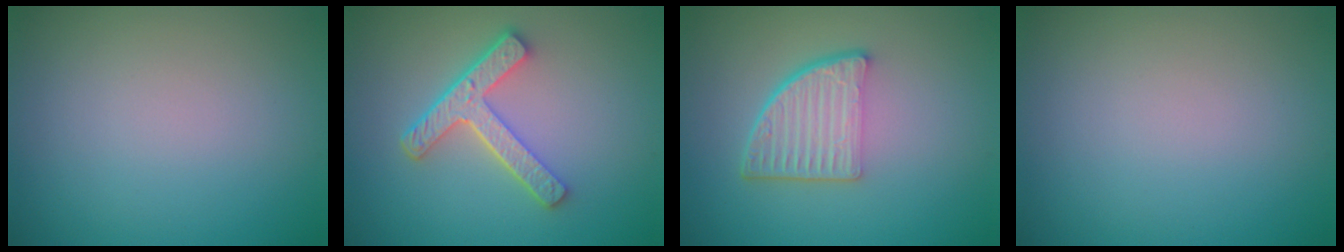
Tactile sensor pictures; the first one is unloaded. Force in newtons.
{"total": 4.4, "press": 3.3, "slide": 3.0}
{"total": 4.9, "press": 3.4, "slide": 3.6}
{"total": 0.0}